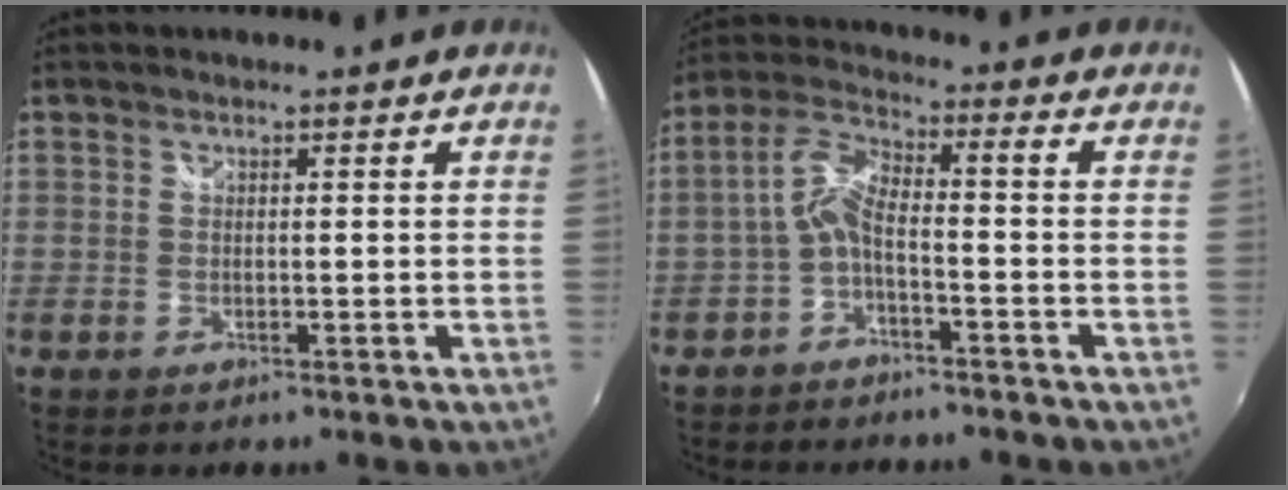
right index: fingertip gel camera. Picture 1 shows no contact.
{"total": 5.9, "force": [-2.7, 1.4, 5.0], "torque": [-0.122, 0.015, -0.054]}